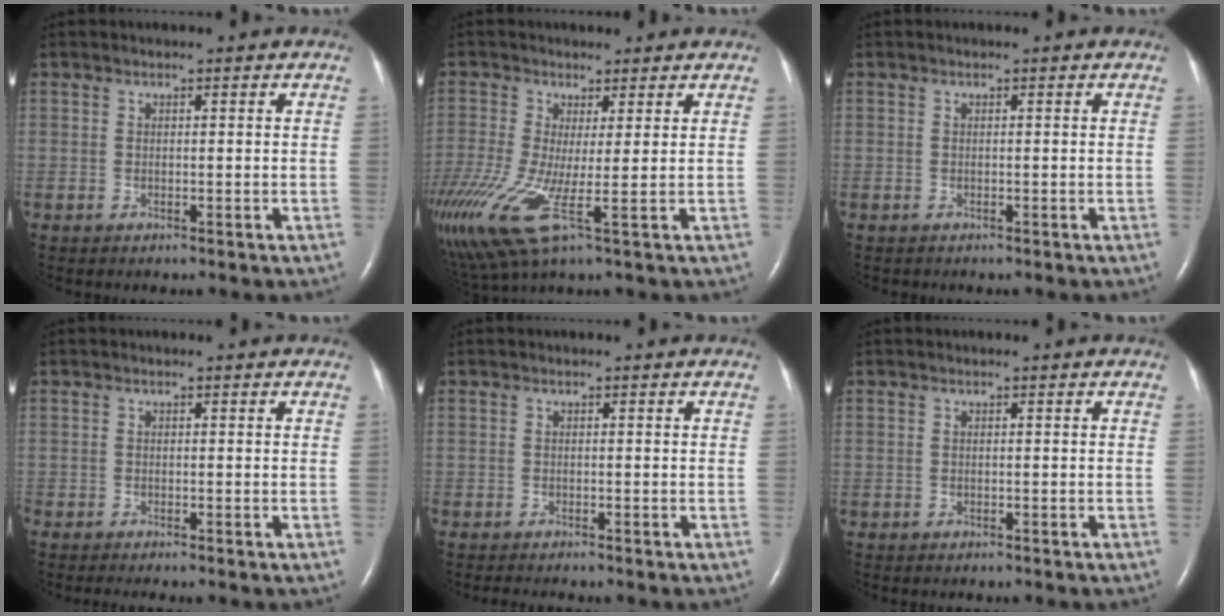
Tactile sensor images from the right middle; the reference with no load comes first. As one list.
[{"total": 14.6, "force": [-4.1, 3.7, 13.5], "torque": [-0.336, -0.021, -0.071]}, {"total": 0.0}, {"total": 1.3, "force": [-1.1, -0.2, 0.6], "torque": [-0.012, -0.002, -0.020]}, {"total": 2.0, "force": [-1.8, 0.1, 0.7], "torque": [-0.014, -0.005, -0.025]}, {"total": 0.0}]